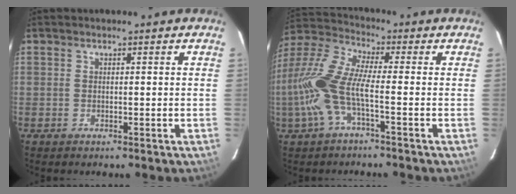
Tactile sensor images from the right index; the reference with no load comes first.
{"total": 12.7, "force": [-2.8, 3.2, 11.9], "torque": [-0.258, 0.001, -0.059]}